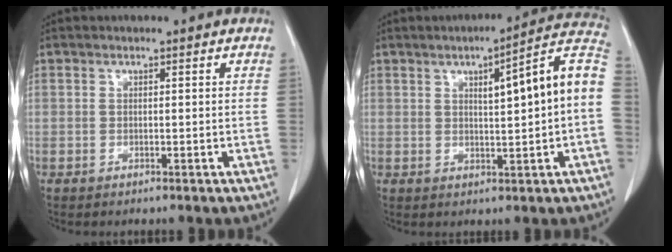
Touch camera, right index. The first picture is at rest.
{"total": 12.0, "force": [1.2, 0.7, 11.9], "torque": [-0.160, 0.026, 0.014]}